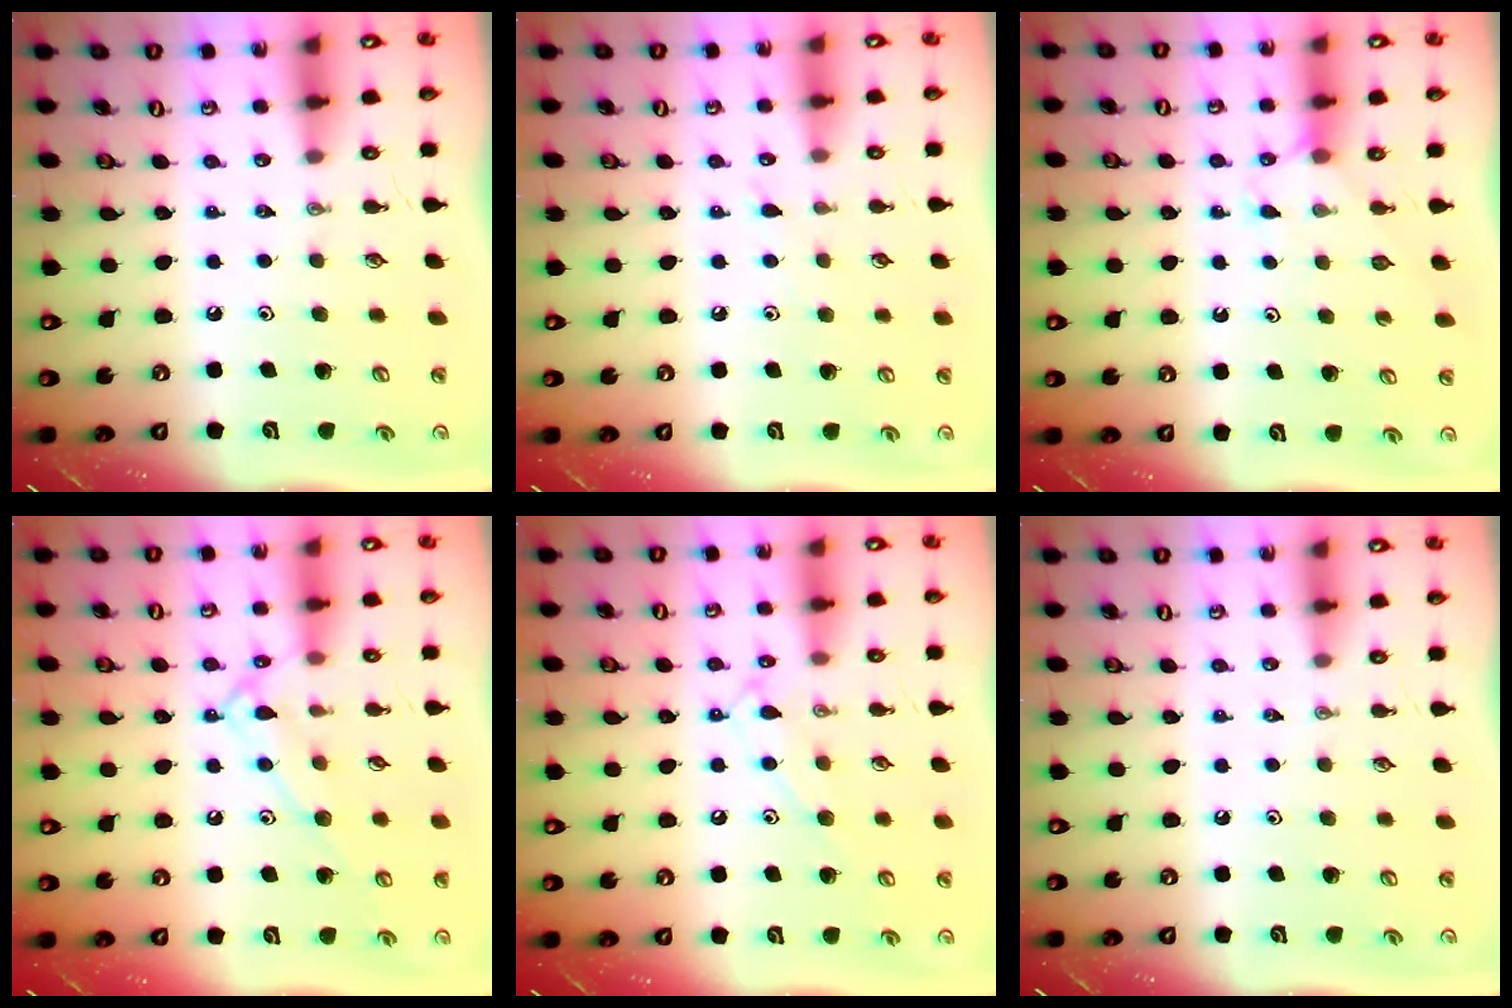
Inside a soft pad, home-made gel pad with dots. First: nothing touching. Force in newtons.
{"total": 3.9, "press": 3.8, "slide": 0.5}
{"total": 4.1, "press": 4.0, "slide": 0.5}
{"total": 11.3, "press": 11.3, "slide": 0.7}
{"total": 10.1, "press": 10.1, "slide": 0.8}
{"total": 0.0}